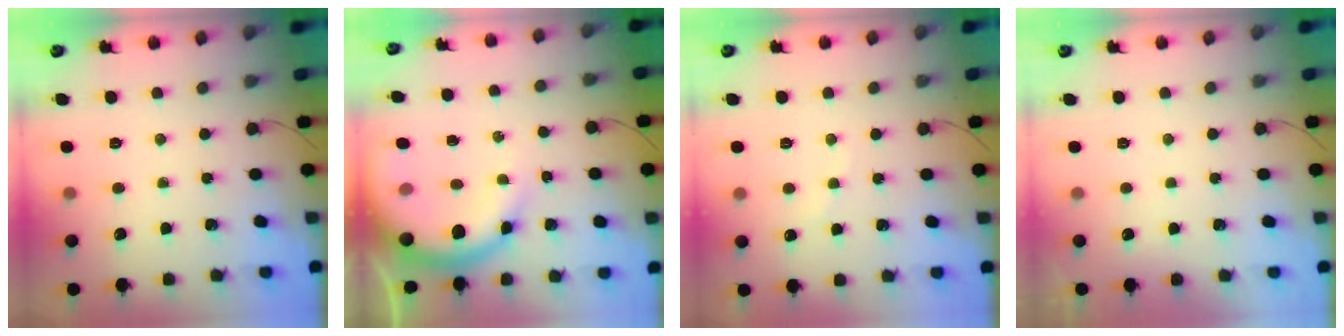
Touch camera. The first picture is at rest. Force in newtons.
{"total": 13.0, "press": 12.7, "slide": 2.8}
{"total": 4.2, "press": 4.0, "slide": 1.1}
{"total": 2.9, "press": 2.9, "slide": 0.1}